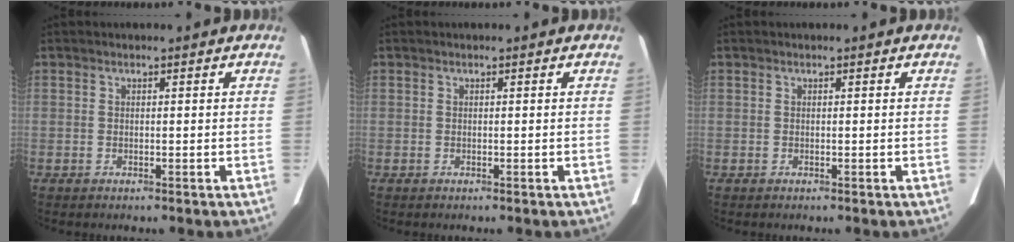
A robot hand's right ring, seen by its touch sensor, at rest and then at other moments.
{"total": 0.0}
{"total": 0.0}